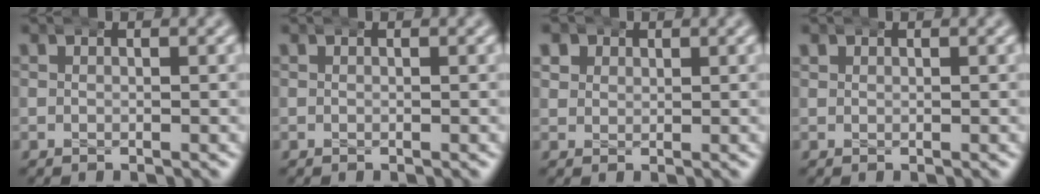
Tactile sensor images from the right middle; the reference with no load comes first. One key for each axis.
{"total": 0.0}
{"total": 2.6, "fx": 1.2, "fy": 2.2, "fz": 0.7, "tx": -0.016, "ty": -0.004, "tz": 0.024}
{"total": 0.7, "fx": 0.7, "fy": 0.2, "fz": 0.0, "tx": 0.002, "ty": 0.001, "tz": 0.011}